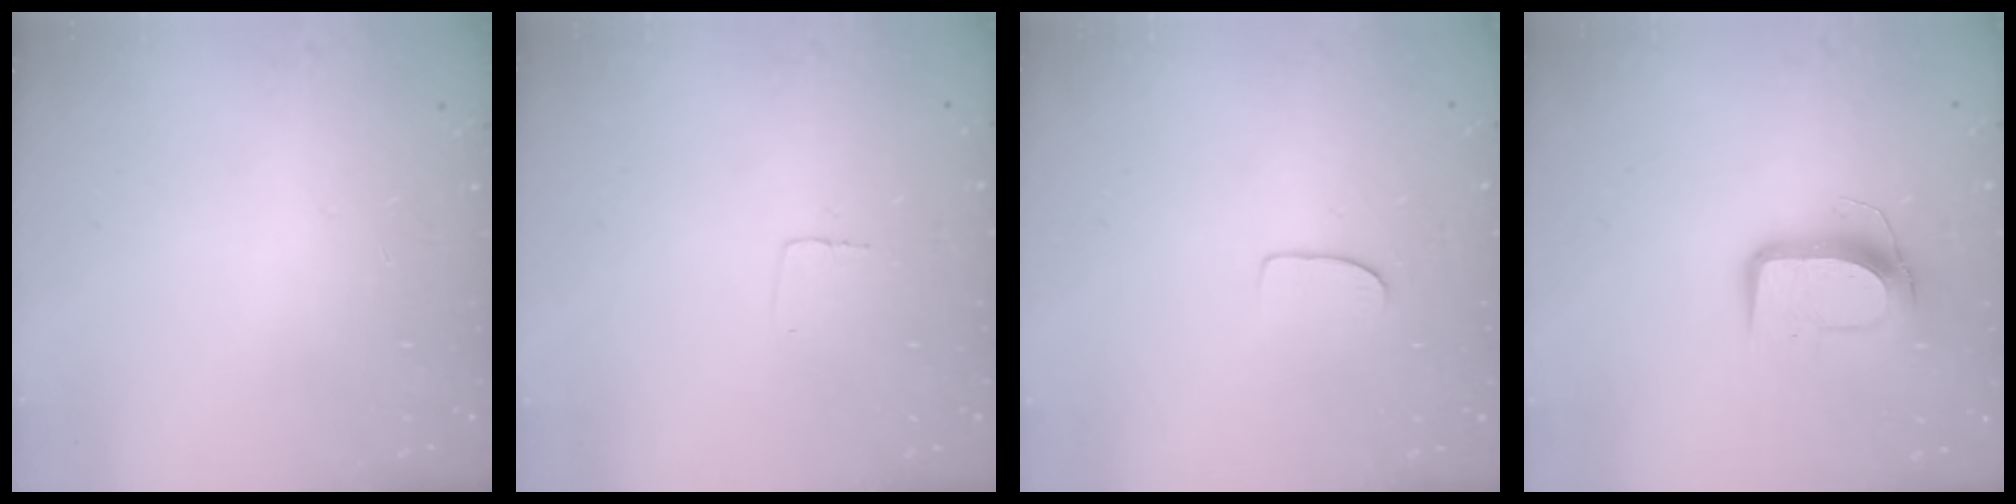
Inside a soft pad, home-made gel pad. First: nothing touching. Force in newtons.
{"total": 2.7, "press": 2.7, "slide": 0.1}
{"total": 5.3, "press": 5.3, "slide": 0.5}
{"total": 10.2, "press": 10.2, "slide": 0.4}